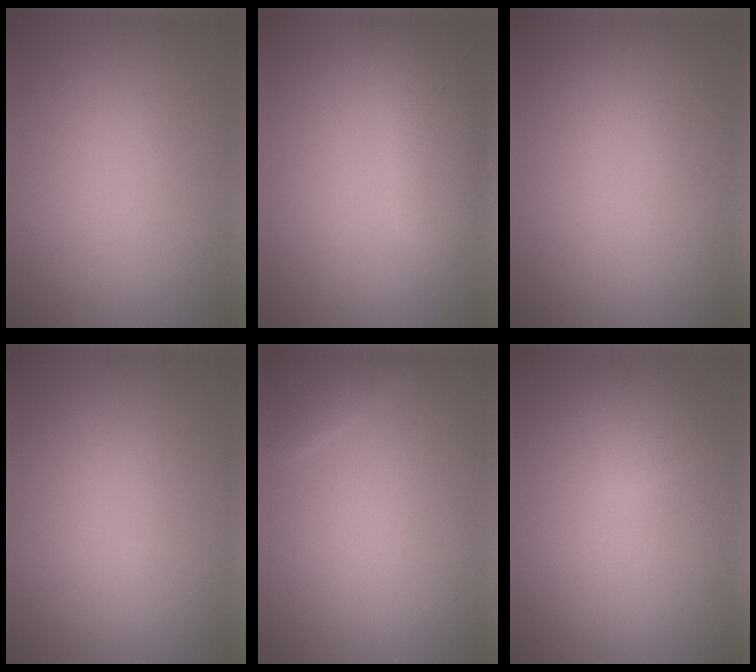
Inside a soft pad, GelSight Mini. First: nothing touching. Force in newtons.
{"total": 4.1, "press": 4.1, "slide": 0.2}
{"total": 0.0}
{"total": 0.0}
{"total": 1.4, "press": 1.4, "slide": 0.1}
{"total": 1.7, "press": 1.7, "slide": 0.2}